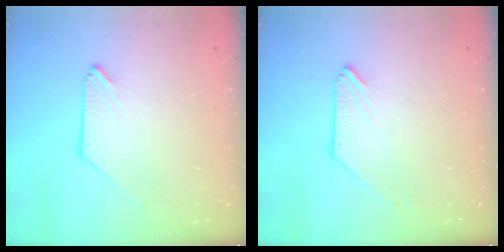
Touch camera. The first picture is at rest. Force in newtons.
{"total": 0.0}